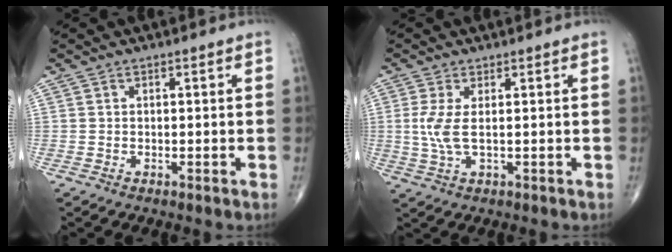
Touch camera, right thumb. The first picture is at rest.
{"total": 4.6, "force": [0.4, 1.4, 4.4], "torque": [-0.117, -0.006, 0.011]}